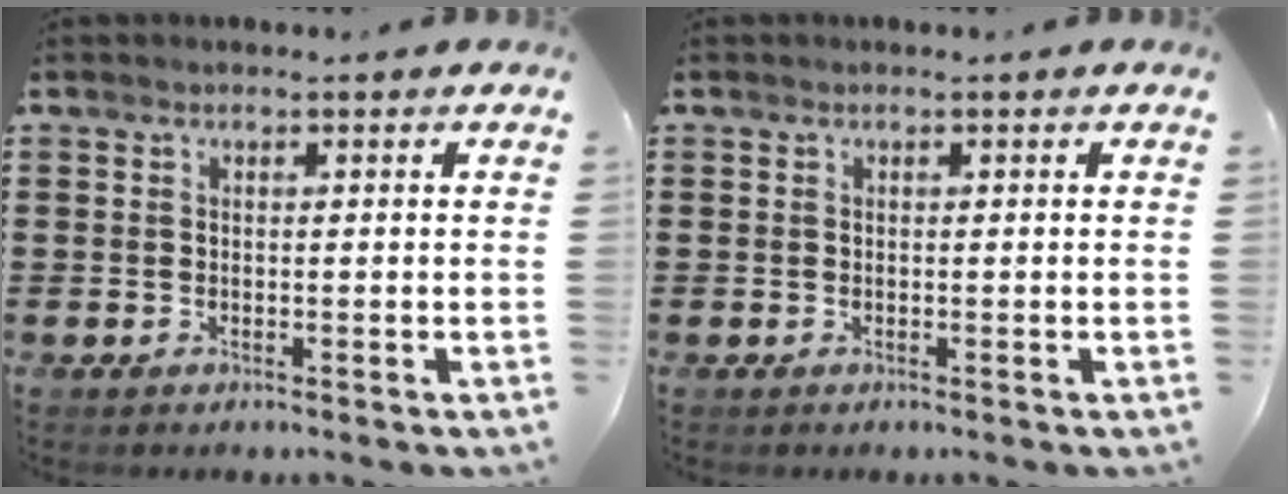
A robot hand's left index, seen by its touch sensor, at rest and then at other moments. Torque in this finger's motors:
{"motor_torque": [0.00, 0.00, 0.00, 0.00]}